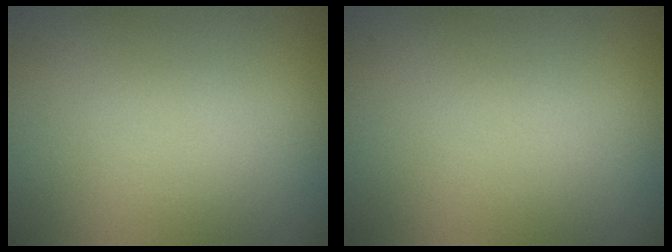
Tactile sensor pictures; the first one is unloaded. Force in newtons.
{"total": 0.0}